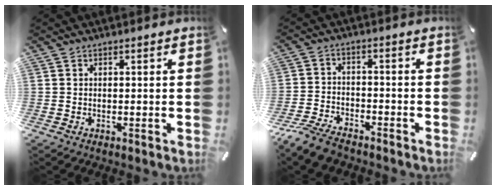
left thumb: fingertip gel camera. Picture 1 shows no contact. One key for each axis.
{"total": 7.2, "fx": -6.2, "fy": 2.7, "fz": 2.6, "tx": -0.065, "ty": 0.023, "tz": -0.123}